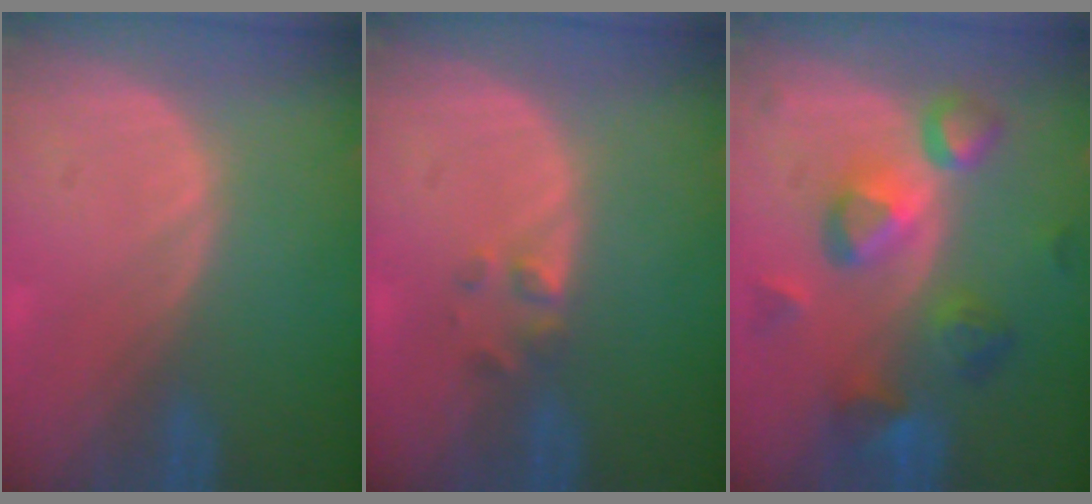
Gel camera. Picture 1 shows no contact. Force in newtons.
{"total": 1.9, "press": 1.7, "slide": 0.8}
{"total": 8.3, "press": 8.1, "slide": 1.7}